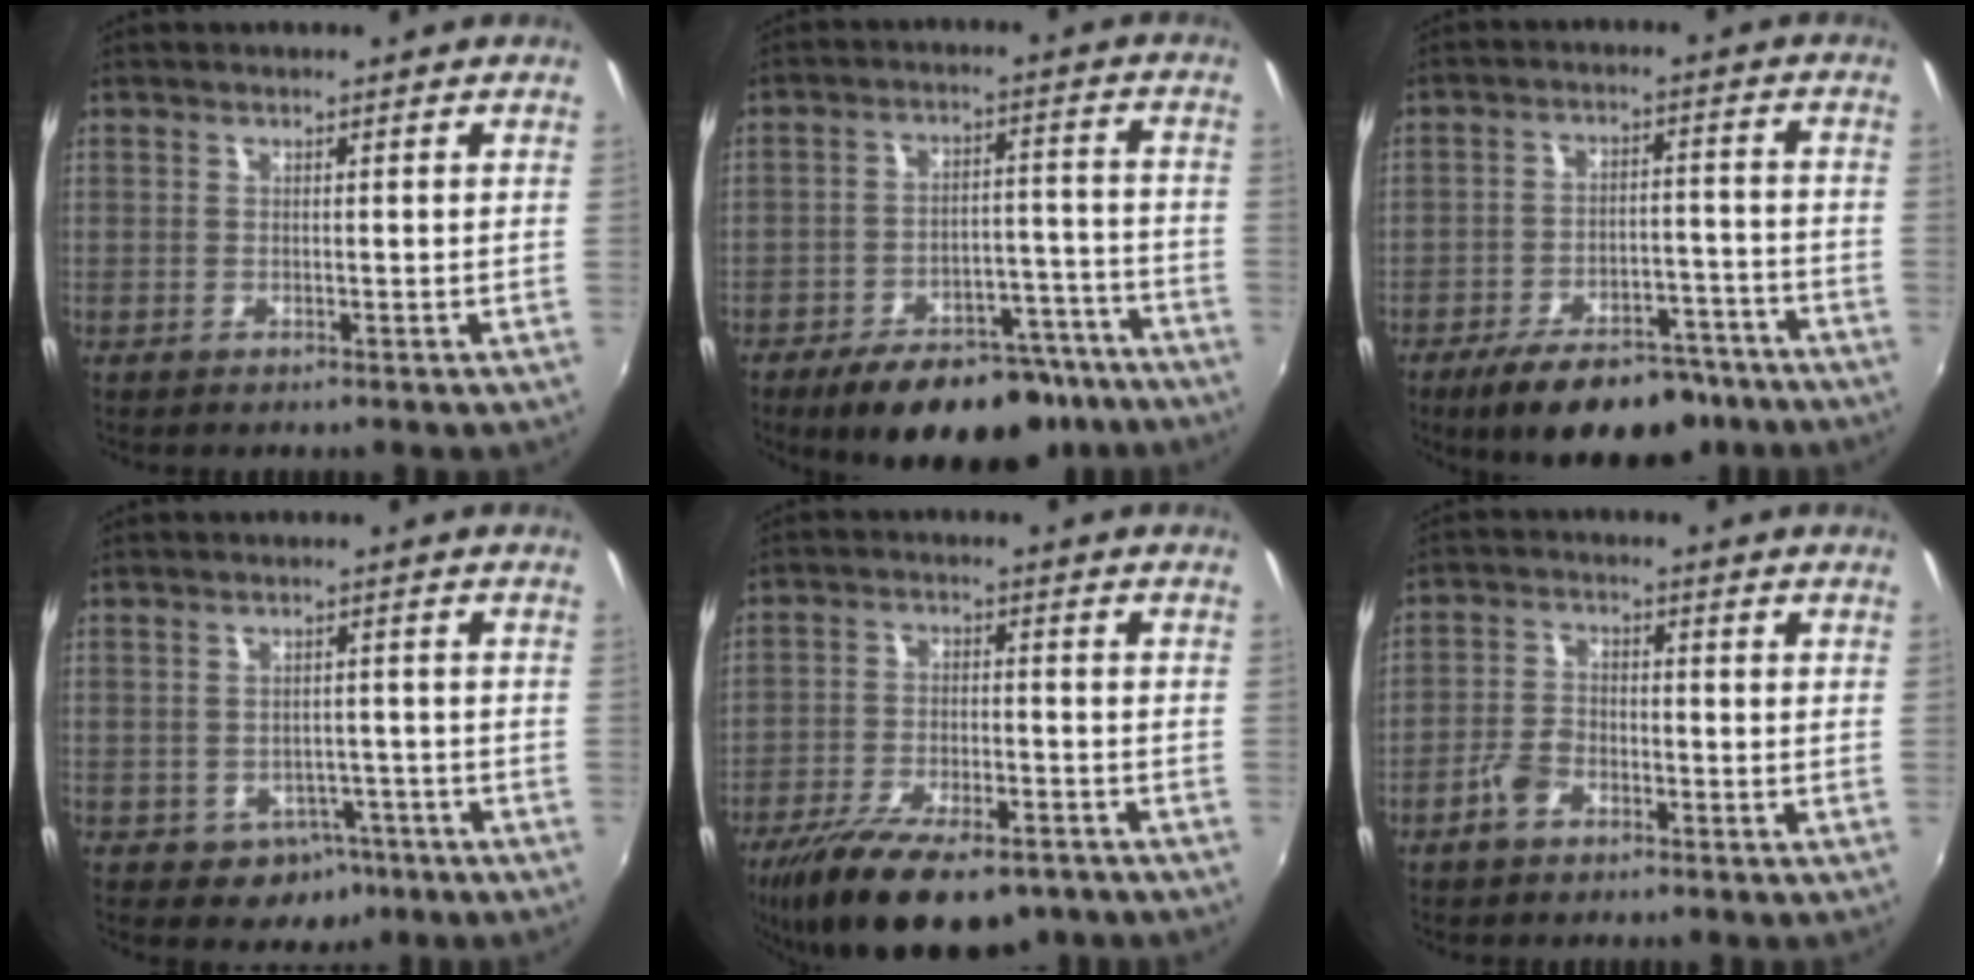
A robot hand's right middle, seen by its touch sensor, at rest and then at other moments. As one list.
[{"total": 18.2, "force": [-14.1, 7.9, 8.3], "torque": [-0.137, 0.021, -0.180]}, {"total": 15.4, "force": [-11.7, 6.4, 7.7], "torque": [-0.137, 0.004, -0.161]}, {"total": 5.9, "force": [-3.1, 4.7, 1.8], "torque": [-0.043, 0.008, -0.027]}, {"total": 18.2, "force": [-12.9, 7.1, 10.8], "torque": [-0.215, -0.041, -0.202]}, {"total": 4.7, "force": [-2.9, 2.7, 2.5], "torque": [-0.061, 0.007, -0.055]}]